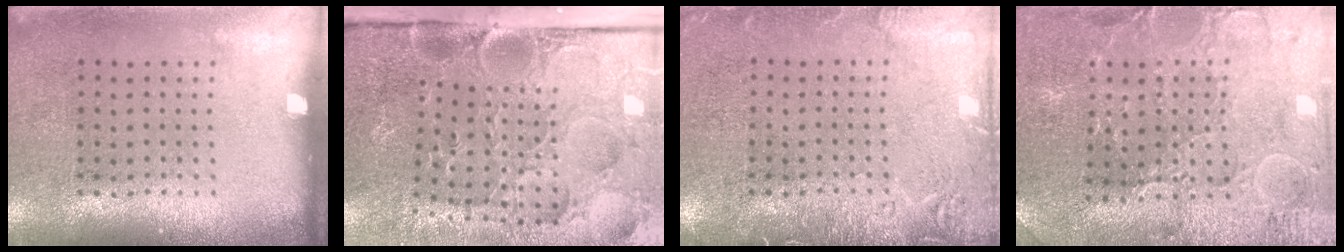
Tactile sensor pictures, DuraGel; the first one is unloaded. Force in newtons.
{"total": 5.2, "press": 4.1, "slide": 3.2}
{"total": 2.4, "press": 2.4, "slide": 0.4}
{"total": 1.3, "press": 1.3, "slide": 0.4}